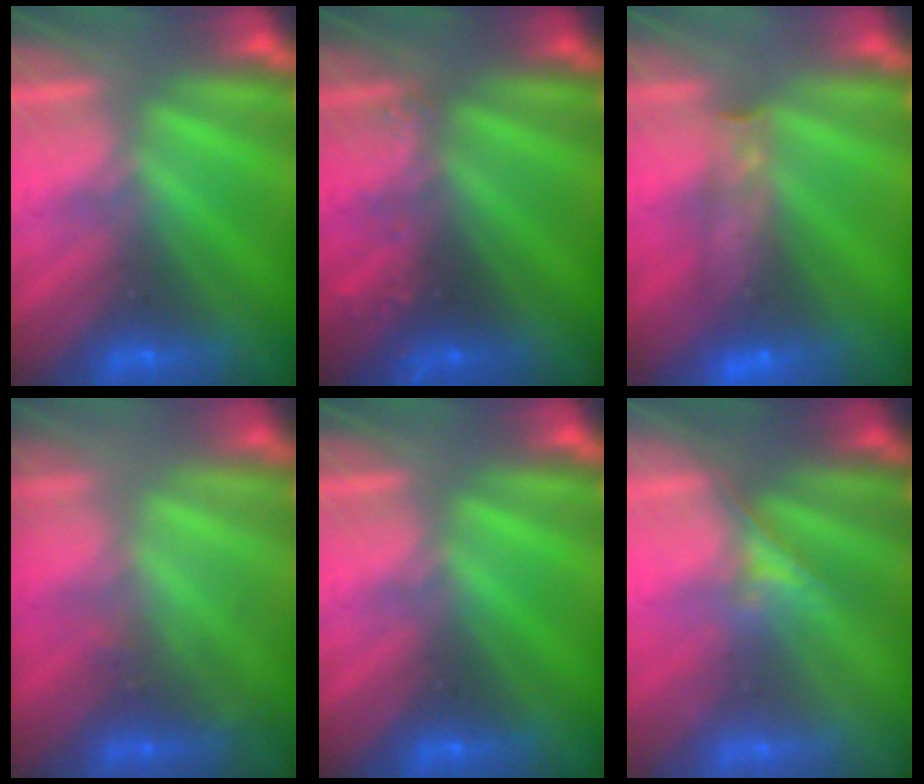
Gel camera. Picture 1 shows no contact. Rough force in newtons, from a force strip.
{"total": 2.4}
{"total": 8.5}
{"total": 2.8}
{"total": 0.0}
{"total": 1.8}